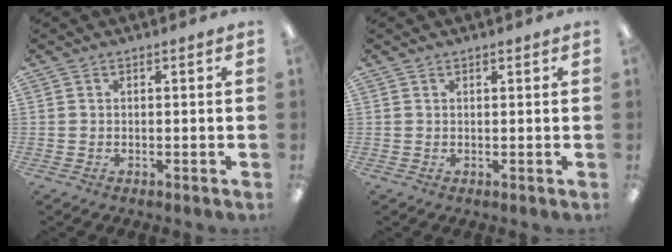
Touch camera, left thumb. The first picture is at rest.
{"total": 0.7, "force": [0.6, 0.3, 0.1], "torque": [-0.003, 0.000, 0.012]}